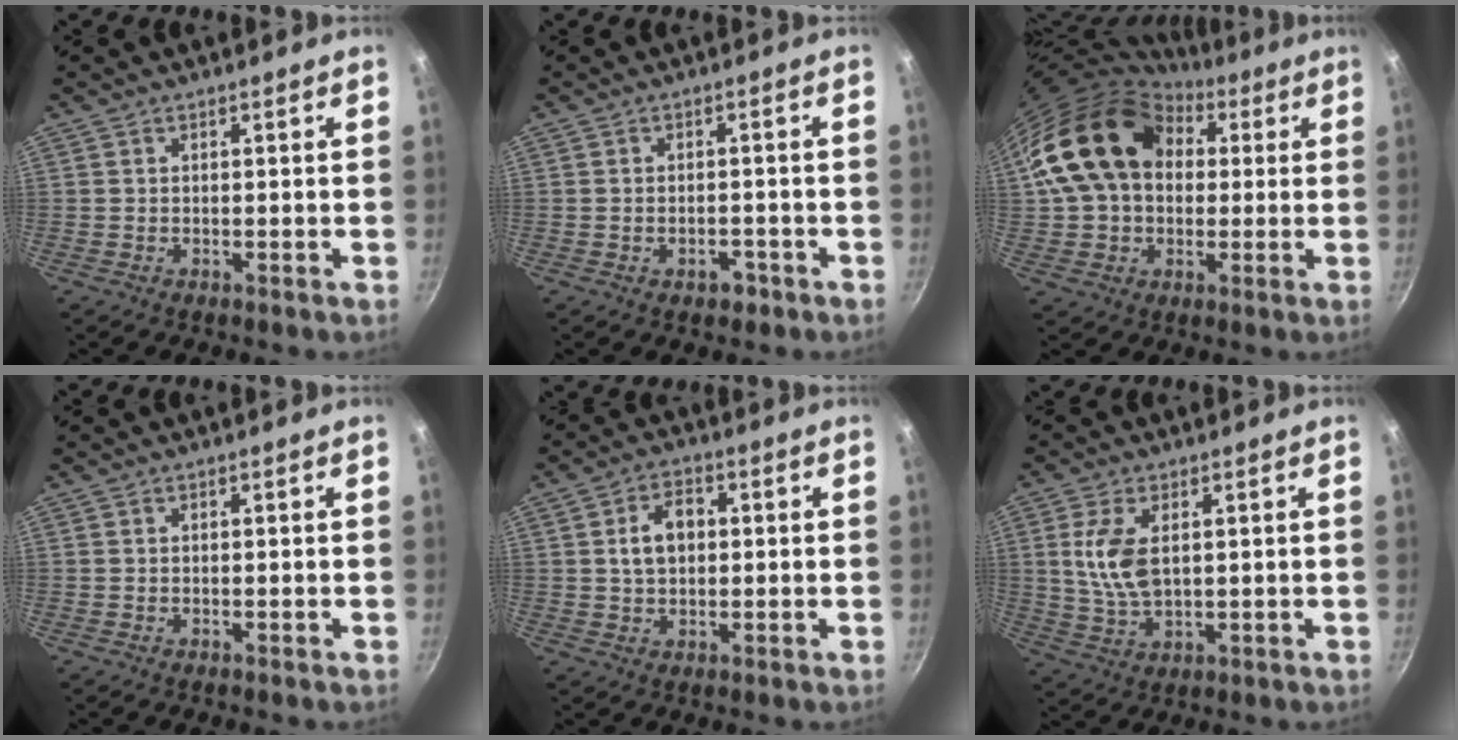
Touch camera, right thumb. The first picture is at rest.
{"total": 2.8, "force": [-1.6, 1.7, 1.5], "torque": [-0.013, 0.017, -0.017]}
{"total": 19.5, "force": [5.0, 14.3, 12.2], "torque": [-0.190, 0.026, 0.079]}
{"total": 0.0}
{"total": 6.8, "force": [0.9, 4.7, 4.8], "torque": [-0.063, 0.011, 0.013]}
{"total": 8.8, "force": [1.8, 4.7, 7.2], "torque": [-0.142, -0.009, 0.038]}